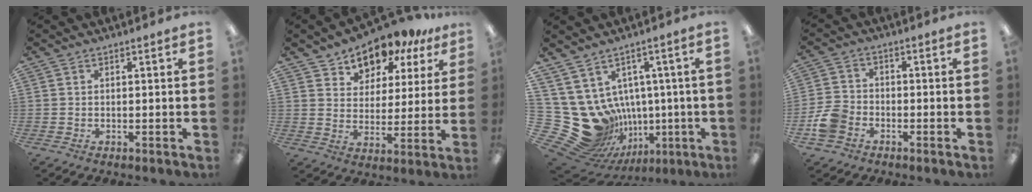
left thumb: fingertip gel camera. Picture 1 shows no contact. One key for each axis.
{"total": 11.1, "fx": 9.6, "fy": 5.3, "fz": 1.7, "tx": -0.037, "ty": -0.084, "tz": 0.179}
{"total": 17.6, "fx": -2.1, "fy": 15.1, "fz": 8.8, "tx": -0.213, "ty": -0.023, "tz": 0.009}
{"total": 6.7, "fx": -3.2, "fy": 5.0, "fz": 3.2, "tx": -0.066, "ty": 0.020, "tz": -0.058}